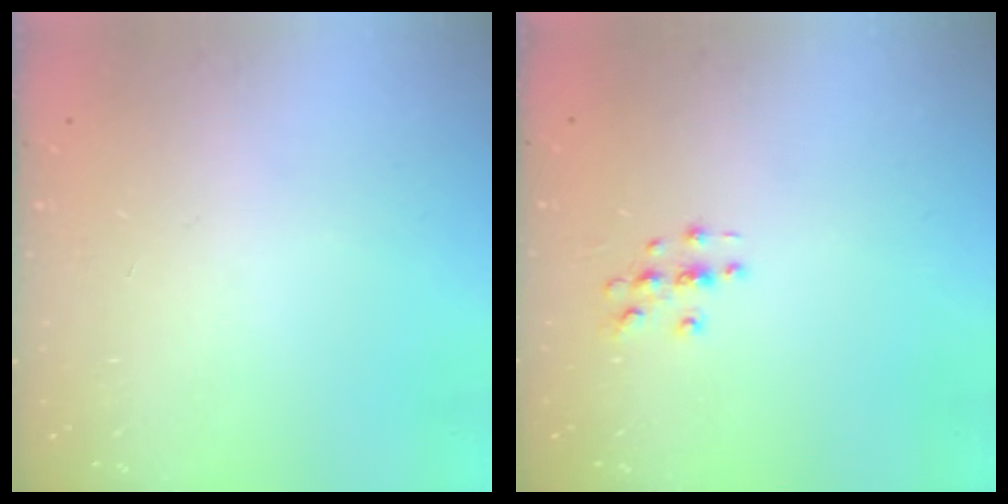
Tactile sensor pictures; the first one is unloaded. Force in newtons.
{"total": 3.2, "press": 3.2, "slide": 0.2}